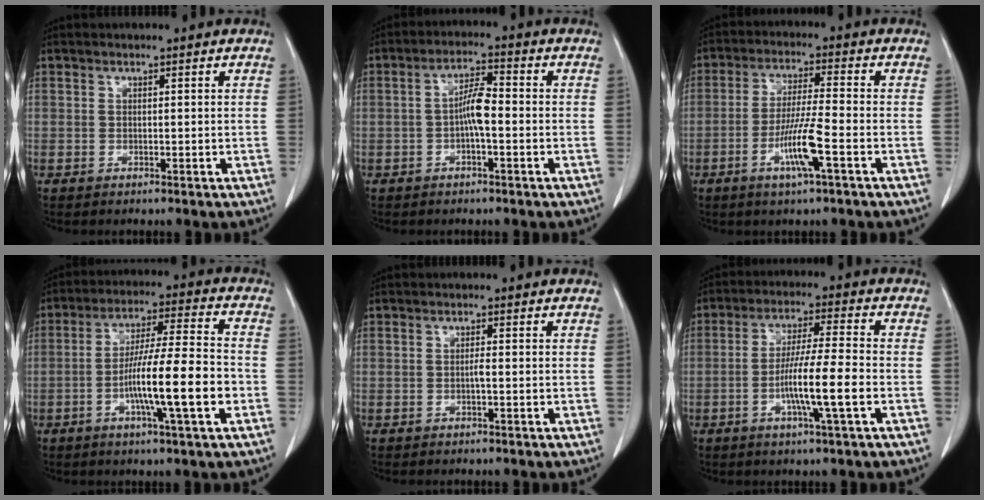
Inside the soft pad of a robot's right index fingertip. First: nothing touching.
{"total": 4.7, "force": [-0.8, 1.0, 4.5], "torque": [-0.084, 0.012, -0.017]}
{"total": 7.8, "force": [-3.1, -0.2, 7.2], "torque": [-0.139, -0.009, -0.060]}
{"total": 13.0, "force": [-3.7, 0.4, 12.5], "torque": [-0.216, -0.001, -0.068]}
{"total": 0.8, "force": [-0.3, 0.0, 0.8], "torque": [-0.013, 0.002, -0.005]}
{"total": 9.2, "force": [-2.7, -0.3, 8.8], "torque": [-0.163, -0.005, -0.053]}